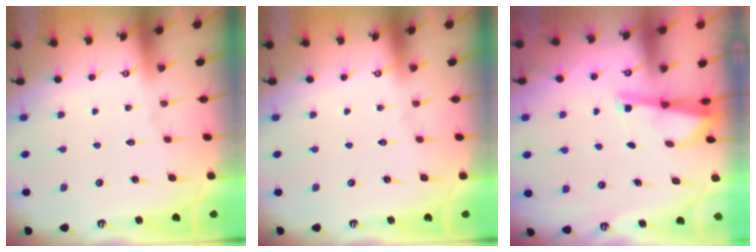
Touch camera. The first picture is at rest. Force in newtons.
{"total": 0.0}
{"total": 3.5, "press": 3.5, "slide": 0.5}